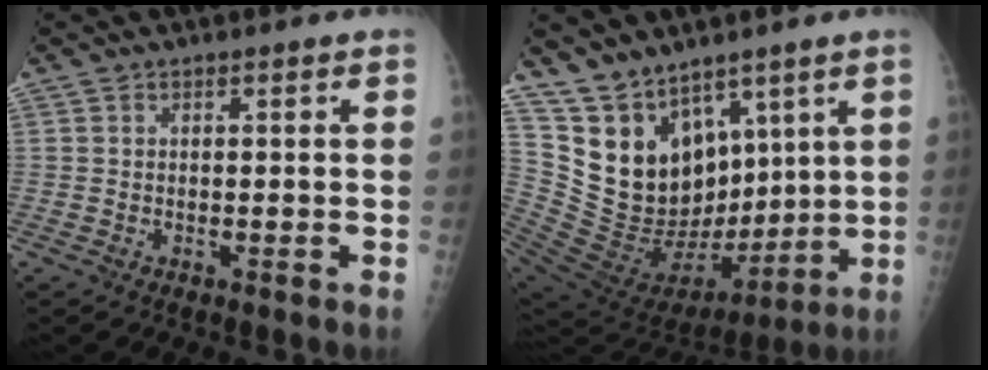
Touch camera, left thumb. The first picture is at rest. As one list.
[{"total": 17.9, "force": [10.8, 11.0, 9.0], "torque": [-0.118, -0.048, 0.228]}]